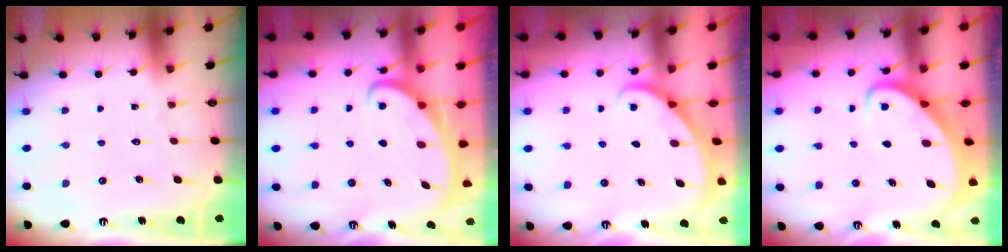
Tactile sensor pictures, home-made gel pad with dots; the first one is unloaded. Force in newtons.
{"total": 2.1, "press": 2.1, "slide": 0.3}
{"total": 1.9, "press": 1.9, "slide": 0.1}
{"total": 3.3, "press": 3.3, "slide": 0.4}